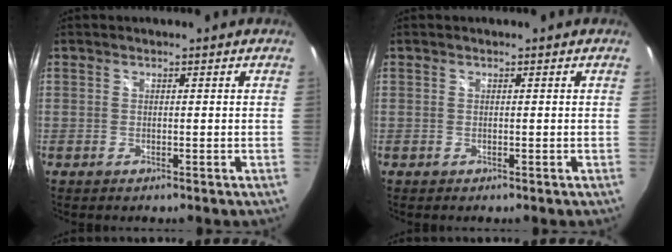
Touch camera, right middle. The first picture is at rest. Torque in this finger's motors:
{"motor_torque": [0.04, -0.09, 0.00, 0.00]}